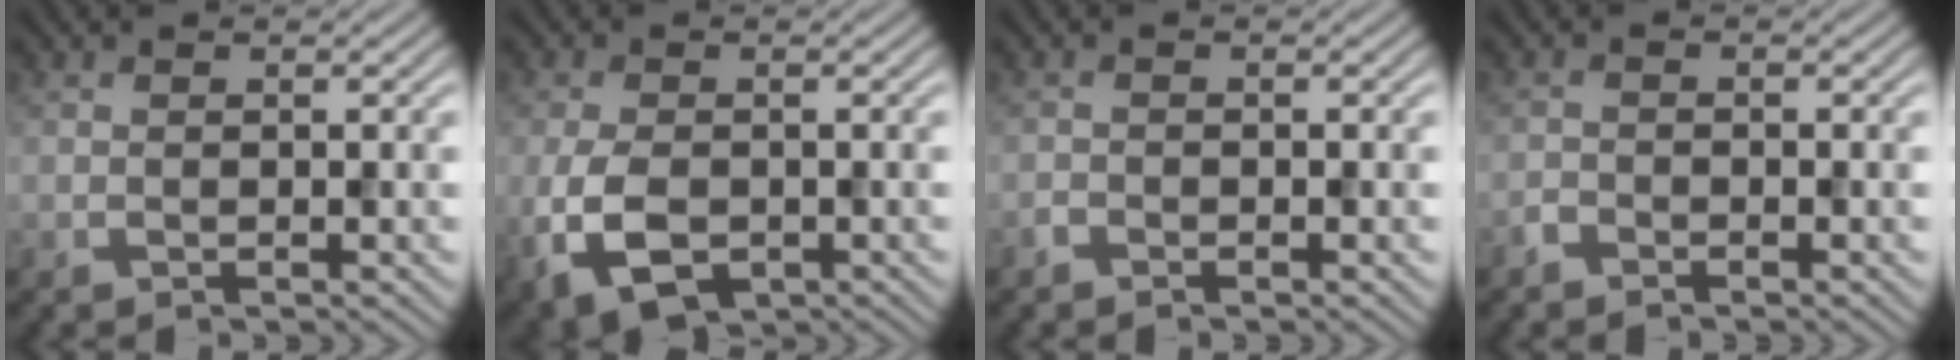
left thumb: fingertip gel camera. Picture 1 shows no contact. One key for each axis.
{"total": 6.8, "fx": -2.3, "fy": 4.1, "fz": 4.9, "tx": -0.118, "ty": -0.023, "tz": -0.043}
{"total": 0.8, "fx": -0.8, "fy": 0.3, "fz": 0.2, "tx": -0.004, "ty": 0.000, "tz": -0.017}
{"total": 1.2, "fx": -1.1, "fy": 0.4, "fz": 0.3, "tx": -0.006, "ty": 0.000, "tz": -0.028}